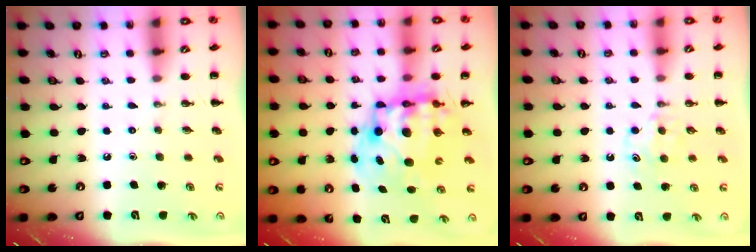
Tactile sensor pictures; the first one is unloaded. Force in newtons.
{"total": 12.5, "press": 12.0, "slide": 3.2}
{"total": 5.0, "press": 4.7, "slide": 1.6}